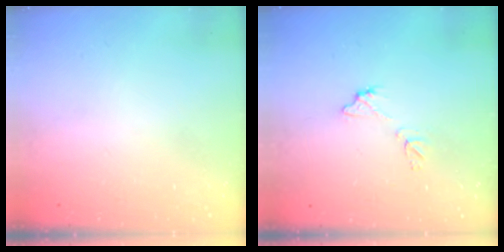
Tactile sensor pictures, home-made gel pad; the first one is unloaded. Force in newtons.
{"total": 7.1, "press": 7.1, "slide": 0.5}